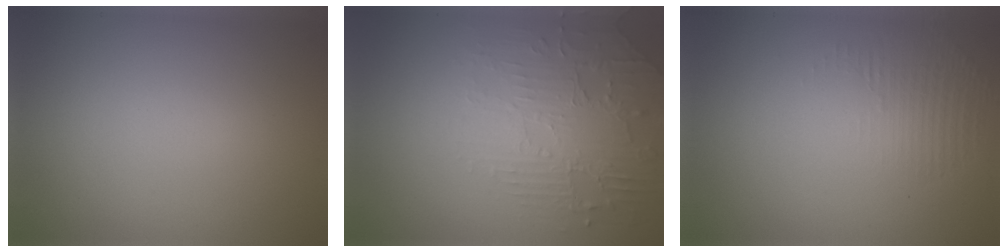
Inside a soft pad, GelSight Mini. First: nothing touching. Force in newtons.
{"total": 2.6, "press": 2.1, "slide": 1.5}
{"total": 1.4, "press": 0.1, "slide": 1.4}